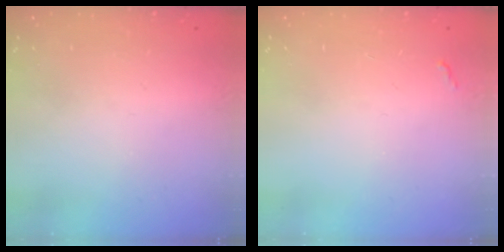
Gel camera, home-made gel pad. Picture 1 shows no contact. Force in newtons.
{"total": 2.8, "press": 2.8, "slide": 0.4}